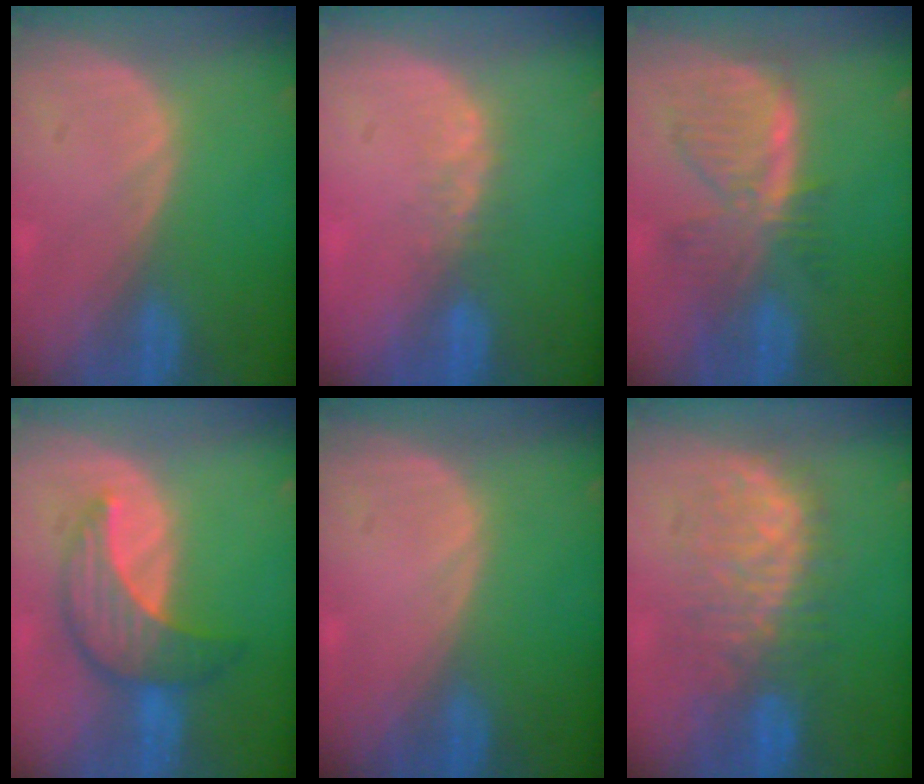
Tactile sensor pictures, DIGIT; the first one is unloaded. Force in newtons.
{"total": 2.5, "press": 1.9, "slide": 1.5}
{"total": 7.8, "press": 7.0, "slide": 3.5}
{"total": 7.3, "press": 7.2, "slide": 0.8}
{"total": 0.0}
{"total": 8.9, "press": 8.6, "slide": 2.1}